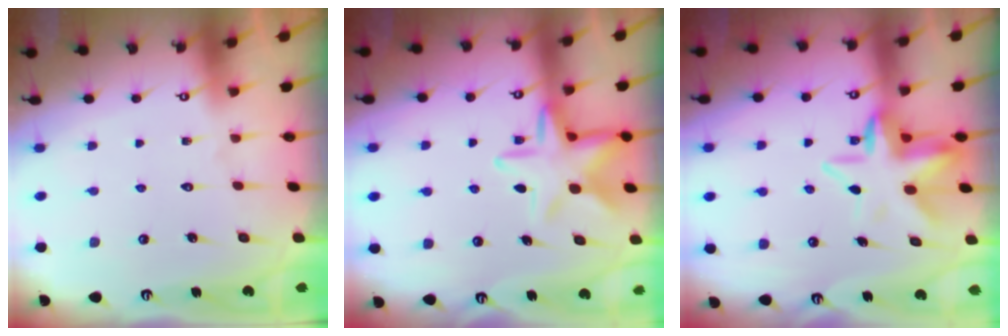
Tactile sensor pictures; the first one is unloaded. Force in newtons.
{"total": 11.8, "press": 11.7, "slide": 0.9}
{"total": 8.6, "press": 8.2, "slide": 2.6}